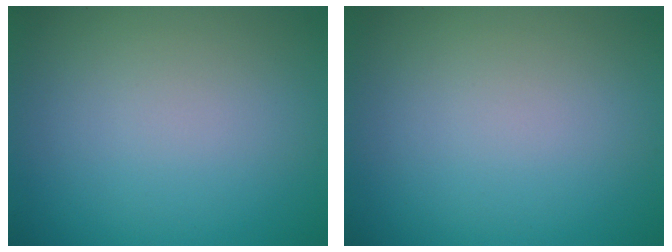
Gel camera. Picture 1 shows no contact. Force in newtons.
{"total": 0.0}